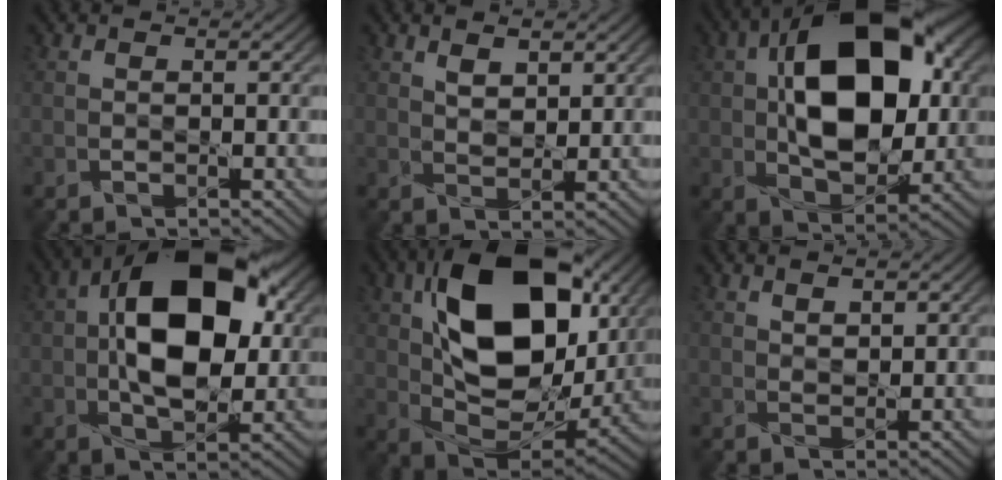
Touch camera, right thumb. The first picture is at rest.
{"total": 2.8, "force": [1.9, 1.0, 1.7], "torque": [-0.033, -0.002, 0.040]}
{"total": 15.5, "force": [2.5, 9.2, 12.2], "torque": [-0.201, 0.025, 0.038]}
{"total": 13.8, "force": [1.8, 7.6, 11.4], "torque": [-0.189, 0.024, 0.022]}
{"total": 18.2, "force": [5.7, 10.7, 13.5], "torque": [-0.248, 0.013, 0.101]}
{"total": 1.8, "force": [1.5, 0.4, 1.0], "torque": [-0.014, -0.003, 0.031]}